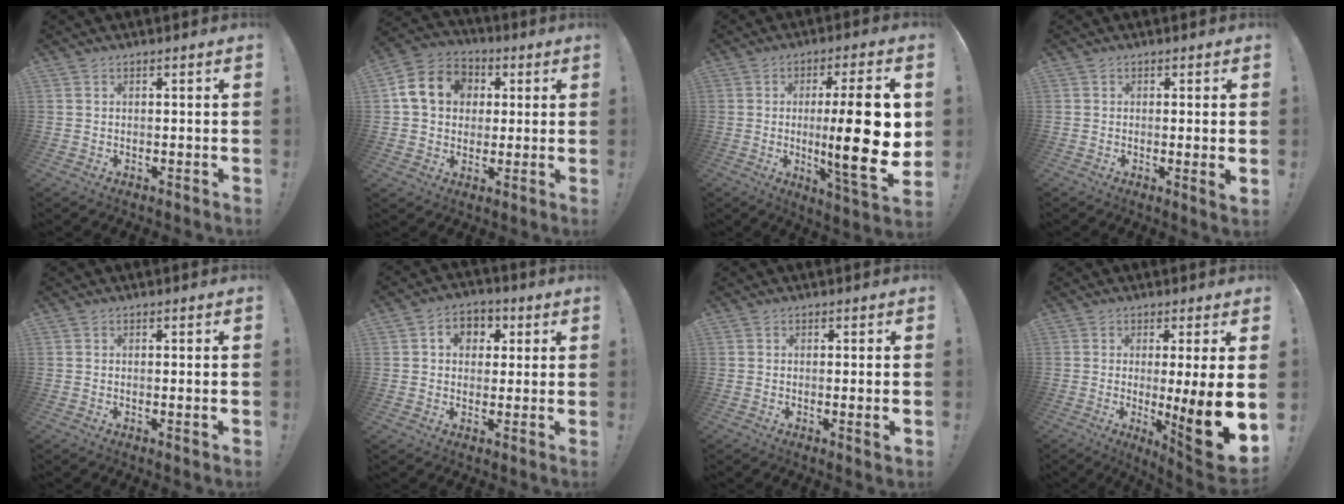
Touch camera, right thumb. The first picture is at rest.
{"total": 13.6, "force": [3.4, 11.3, 6.7], "torque": [-0.104, 0.010, 0.074]}
{"total": 20.5, "force": [-0.2, 2.5, 20.3], "torque": [-0.323, -0.019, -0.008]}
{"total": 3.1, "force": [0.1, -0.5, 3.1], "torque": [-0.045, -0.010, 0.002]}
{"total": 1.6, "force": [0.0, -0.4, 1.5], "torque": [-0.021, -0.005, -0.002]}
{"total": 7.0, "force": [1.7, 6.0, 3.3], "torque": [-0.040, 0.000, 0.032]}
{"total": 2.6, "force": [-0.2, -0.5, 2.6], "torque": [-0.037, -0.009, -0.003]}
{"total": 14.6, "force": [-1.8, 0.4, 14.5], "torque": [-0.200, -0.011, -0.018]}